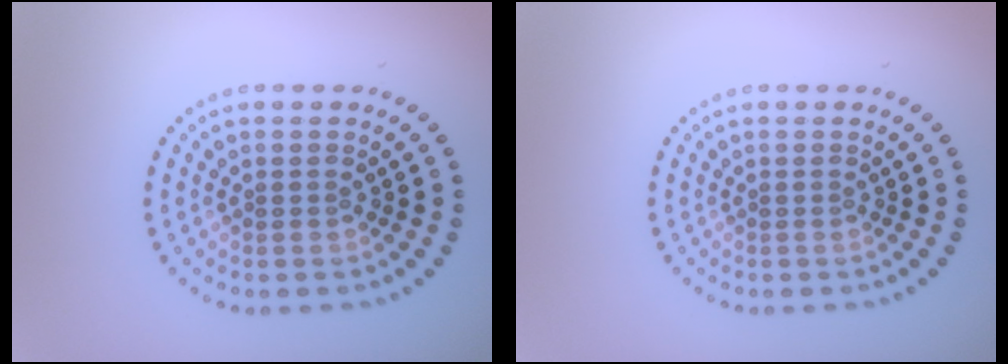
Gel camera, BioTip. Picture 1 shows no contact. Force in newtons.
{"total": 0.0}